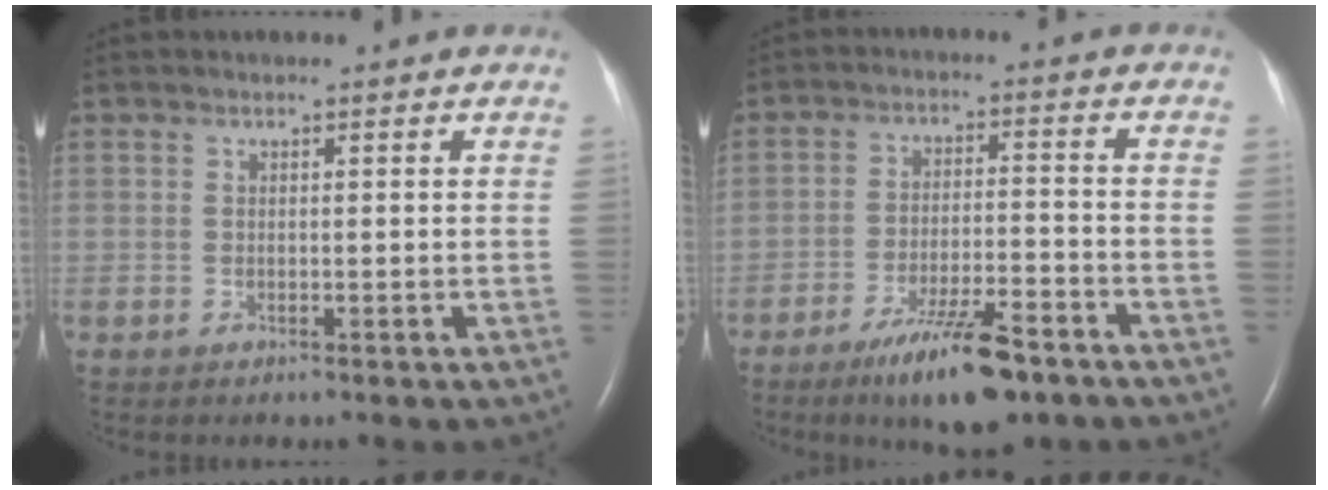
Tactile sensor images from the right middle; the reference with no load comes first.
{"total": 10.6, "force": [-7.2, 1.9, 7.5], "torque": [-0.134, -0.017, -0.119]}